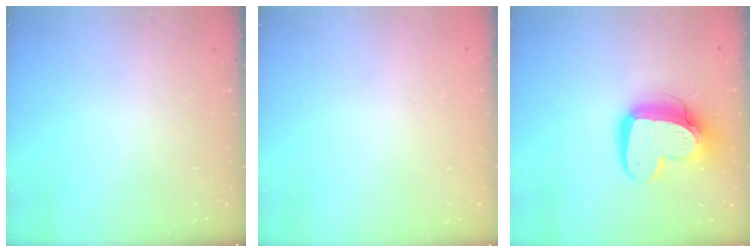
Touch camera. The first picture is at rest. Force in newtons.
{"total": 0.0}
{"total": 14.7, "press": 14.6, "slide": 1.4}